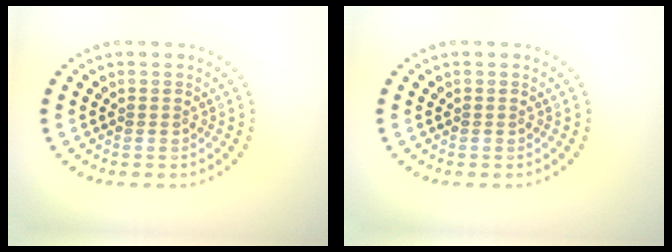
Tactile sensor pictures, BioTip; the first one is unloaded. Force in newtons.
{"total": 0.0}